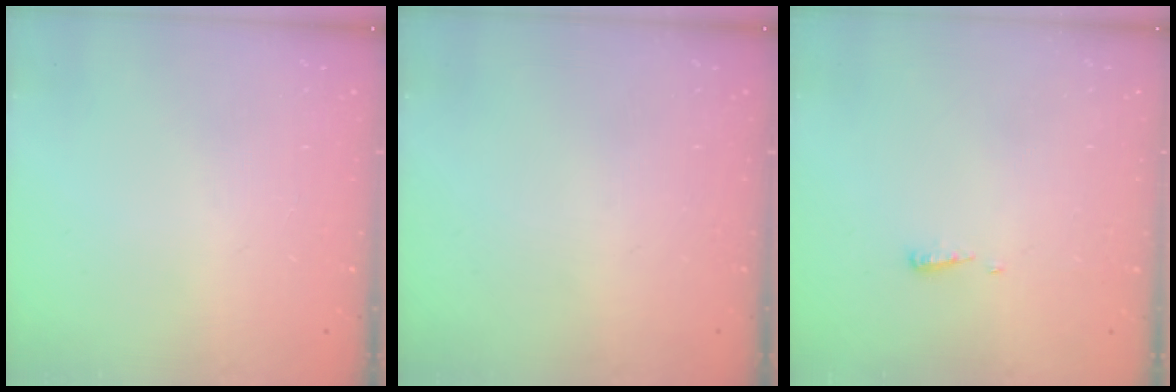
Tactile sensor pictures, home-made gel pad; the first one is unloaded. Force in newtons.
{"total": 0.0}
{"total": 4.3, "press": 4.2, "slide": 0.4}